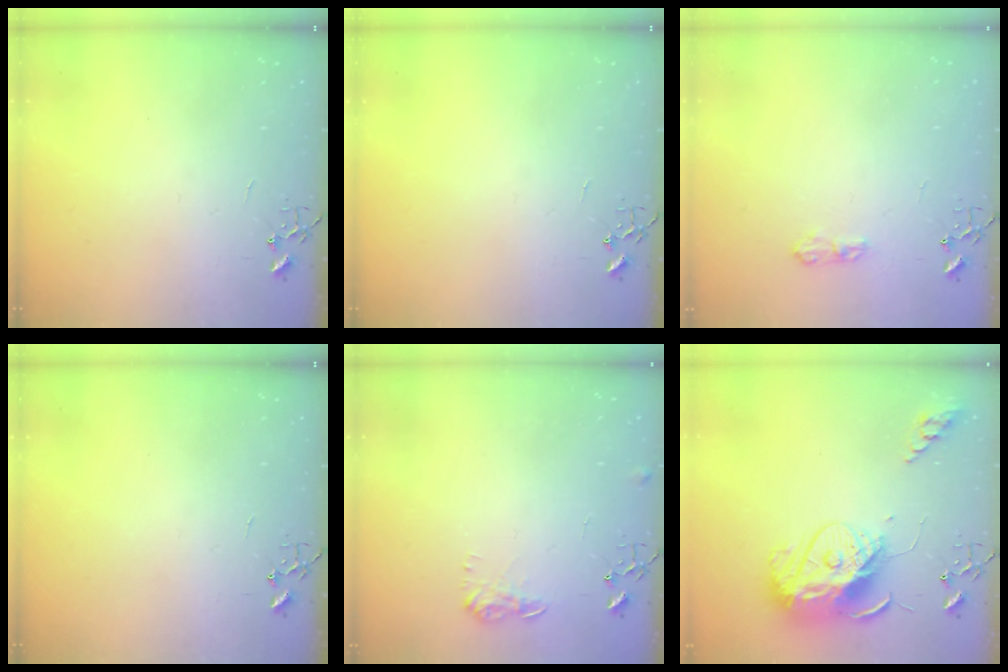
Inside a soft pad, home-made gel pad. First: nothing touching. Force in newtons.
{"total": 0.0}
{"total": 7.1, "press": 7.0, "slide": 0.9}
{"total": 0.0}
{"total": 7.6, "press": 7.6, "slide": 0.3}
{"total": 16.5, "press": 16.4, "slide": 1.3}